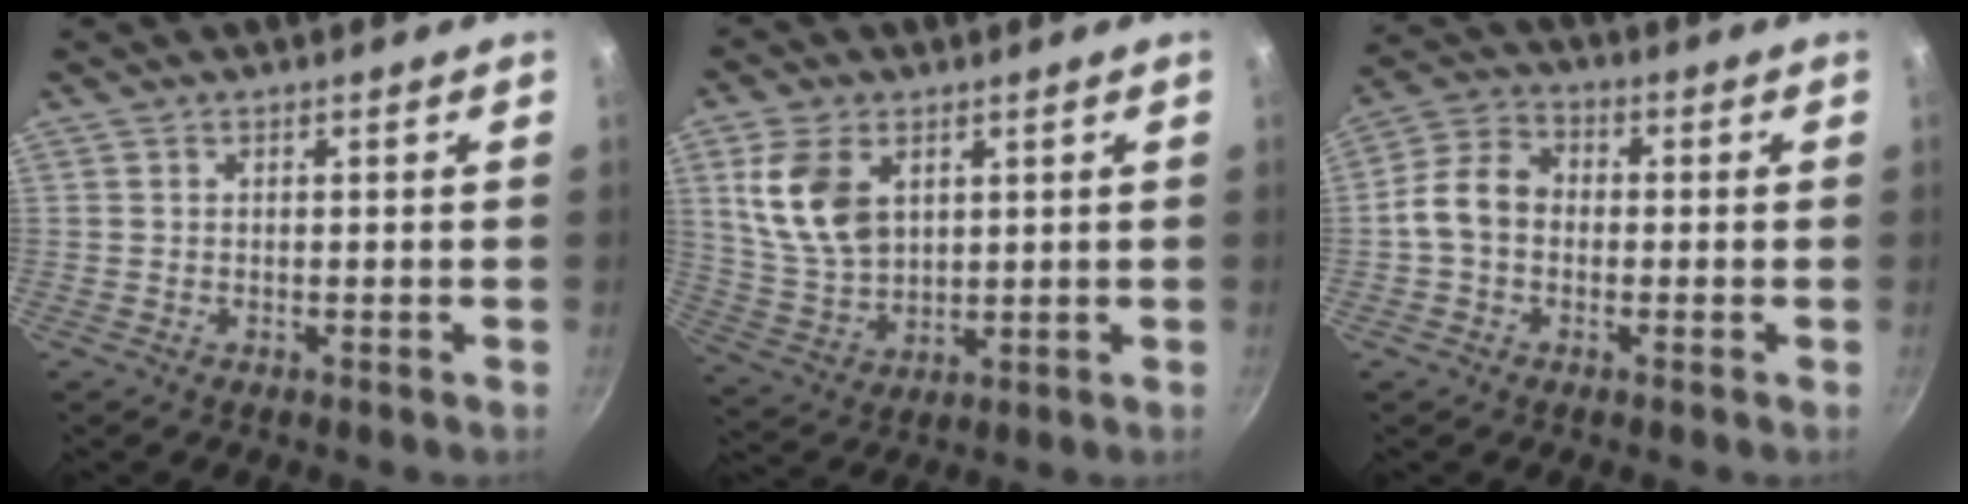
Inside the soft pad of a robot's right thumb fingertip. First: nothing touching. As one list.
[{"total": 11.9, "force": [3.8, 7.8, 8.1], "torque": [-0.143, -0.022, 0.086]}, {"total": 8.0, "force": [-0.8, 6.1, 5.0], "torque": [-0.074, 0.025, -0.034]}]